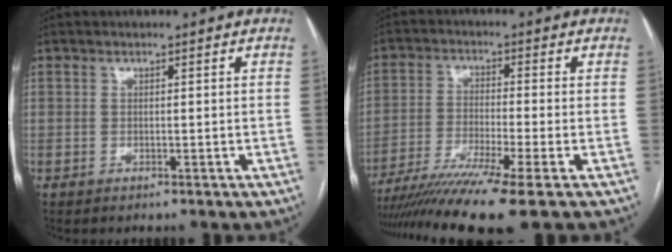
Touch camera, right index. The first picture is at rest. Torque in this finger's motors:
{"motor_torque": [1.22, -0.92, 0.88, 0.21]}